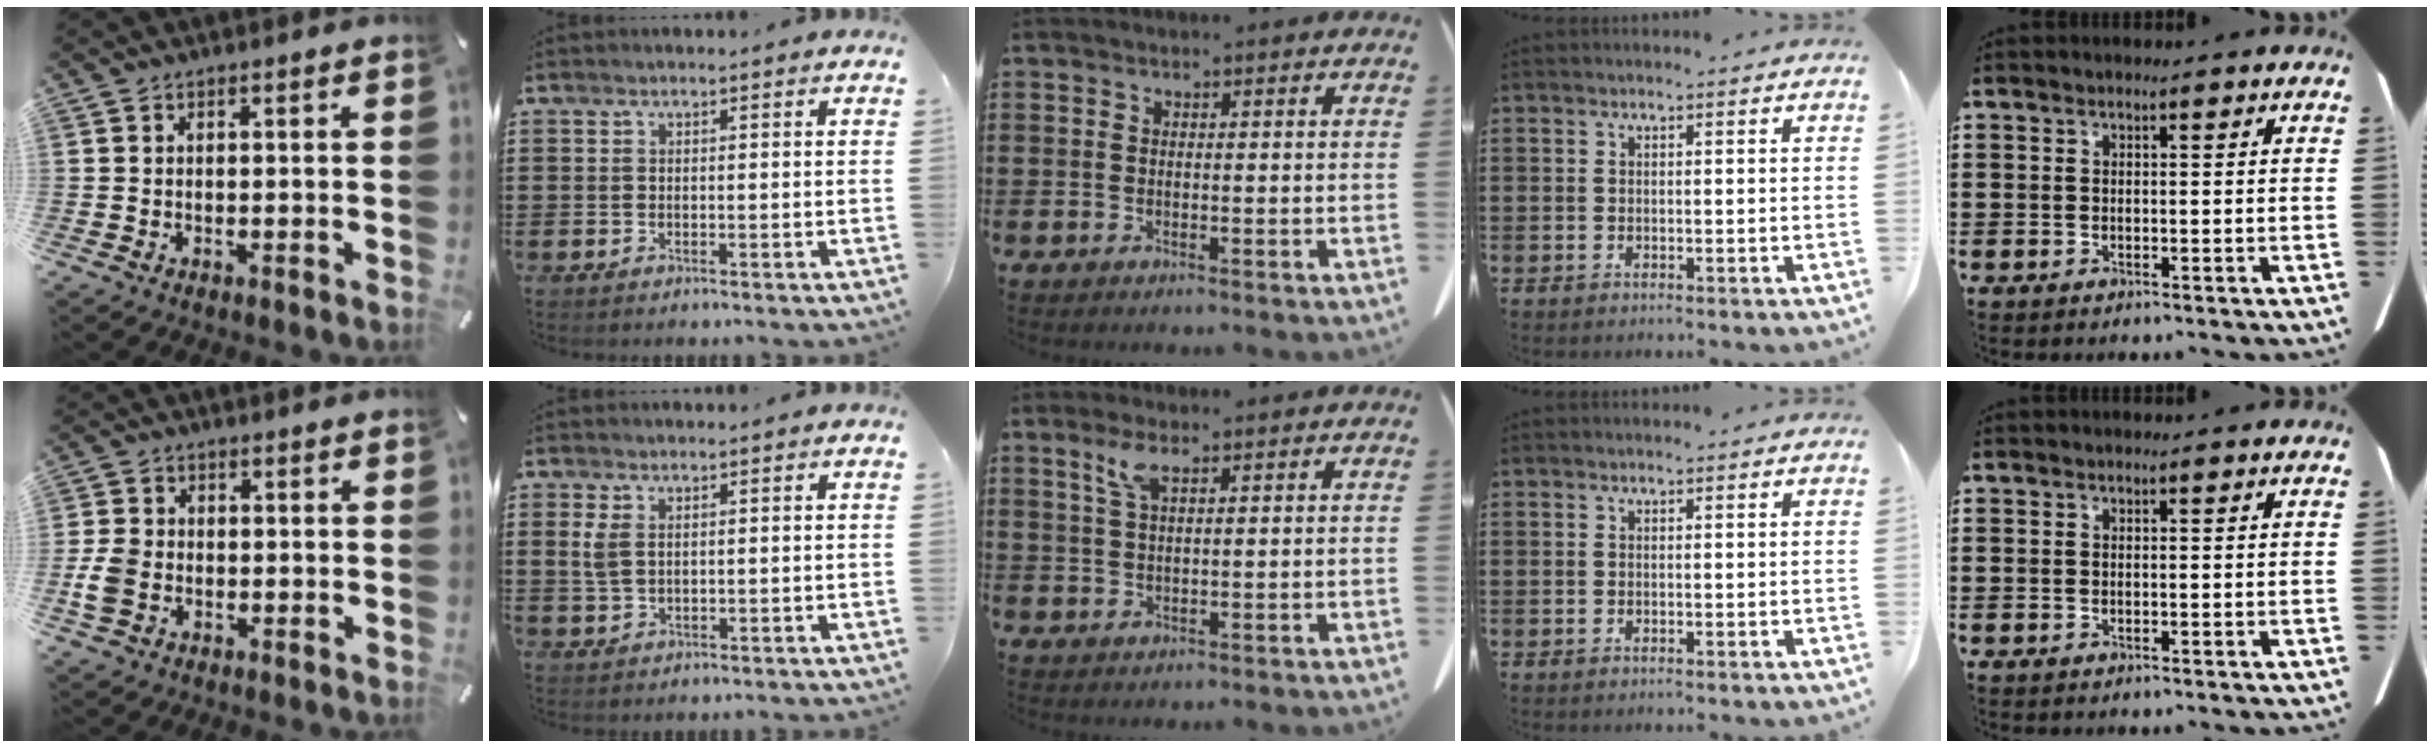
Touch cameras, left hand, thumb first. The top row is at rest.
{"thumb": {"total": 5.8, "force": [-1.5, 4.8, 2.9], "torque": [-0.070, 0.009, -0.027]}, "index": {"total": 2.7, "force": [0.8, 1.7, 2.0], "torque": [-0.054, 0.005, 0.011]}, "middle": {"total": 3.3, "force": [1.9, 0.7, 2.6], "torque": [-0.058, 0.003, 0.034]}}